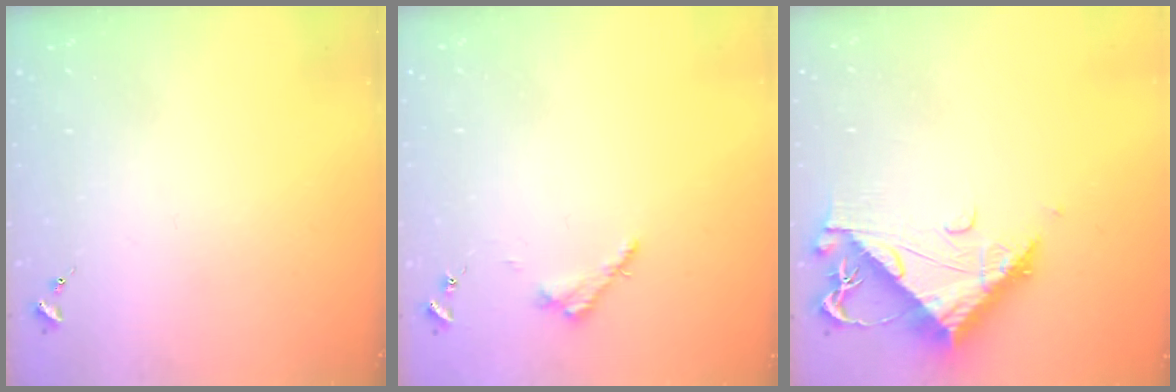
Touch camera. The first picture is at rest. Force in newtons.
{"total": 3.2, "press": 3.2, "slide": 0.4}
{"total": 10.1, "press": 10.0, "slide": 1.0}